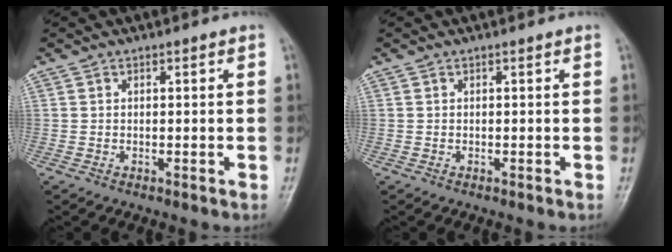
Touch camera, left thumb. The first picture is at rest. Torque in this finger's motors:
{"motor_torque": [0.02, 0.02, 0.00, 0.00, 0.00]}